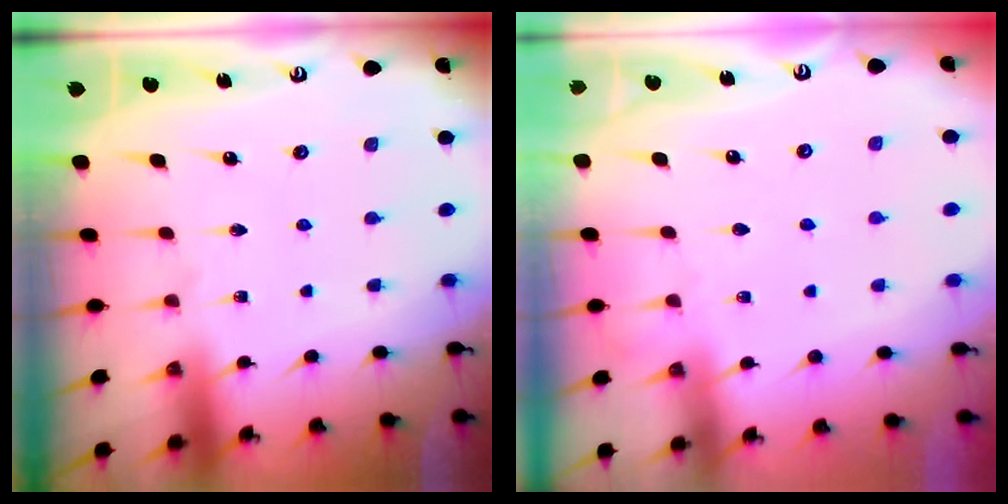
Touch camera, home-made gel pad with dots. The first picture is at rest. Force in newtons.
{"total": 3.2, "press": 3.1, "slide": 0.5}